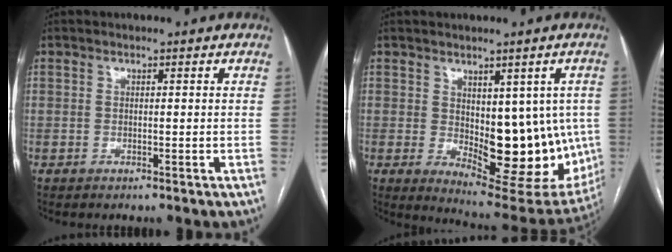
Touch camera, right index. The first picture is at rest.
{"total": 16.0, "force": [-0.9, 7.3, 14.2], "torque": [-0.166, -0.009, 0.012]}